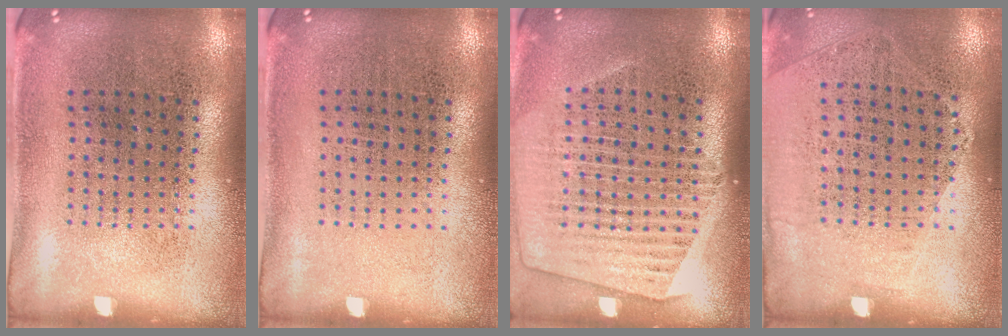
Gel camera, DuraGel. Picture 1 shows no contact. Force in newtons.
{"total": 0.0}
{"total": 1.3, "press": 1.2, "slide": 0.5}
{"total": 1.2, "press": 0.9, "slide": 0.7}